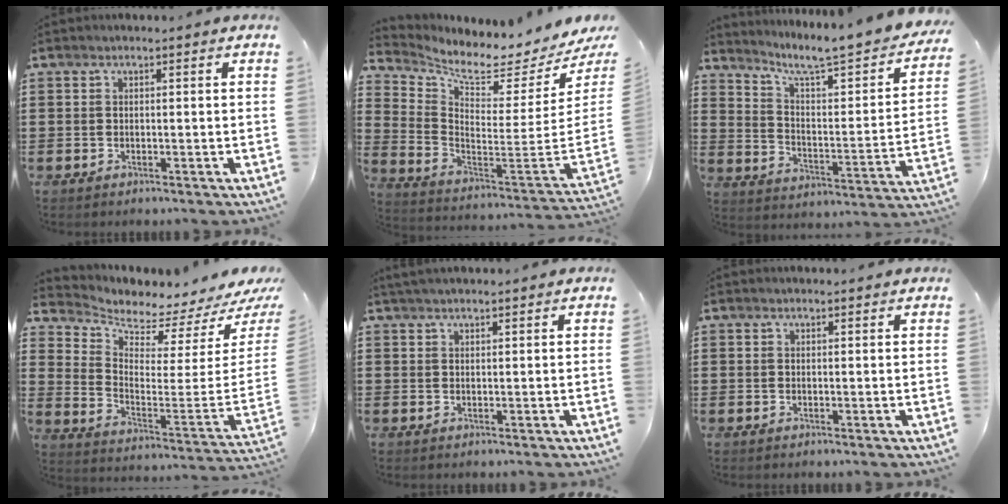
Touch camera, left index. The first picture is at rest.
{"total": 4.6, "force": [3.8, 0.6, 2.5], "torque": [-0.067, -0.060, 0.056]}
{"total": 6.5, "force": [5.5, 0.0, 3.4], "torque": [-0.087, -0.055, 0.084]}
{"total": 2.5, "force": [2.3, 0.4, 0.6], "torque": [-0.028, -0.054, 0.033]}
{"total": 1.7, "force": [1.6, 0.2, 0.5], "torque": [-0.014, -0.001, 0.031]}
{"total": 0.7, "force": [0.7, 0.0, 0.2], "torque": [-0.006, -0.001, 0.014]}